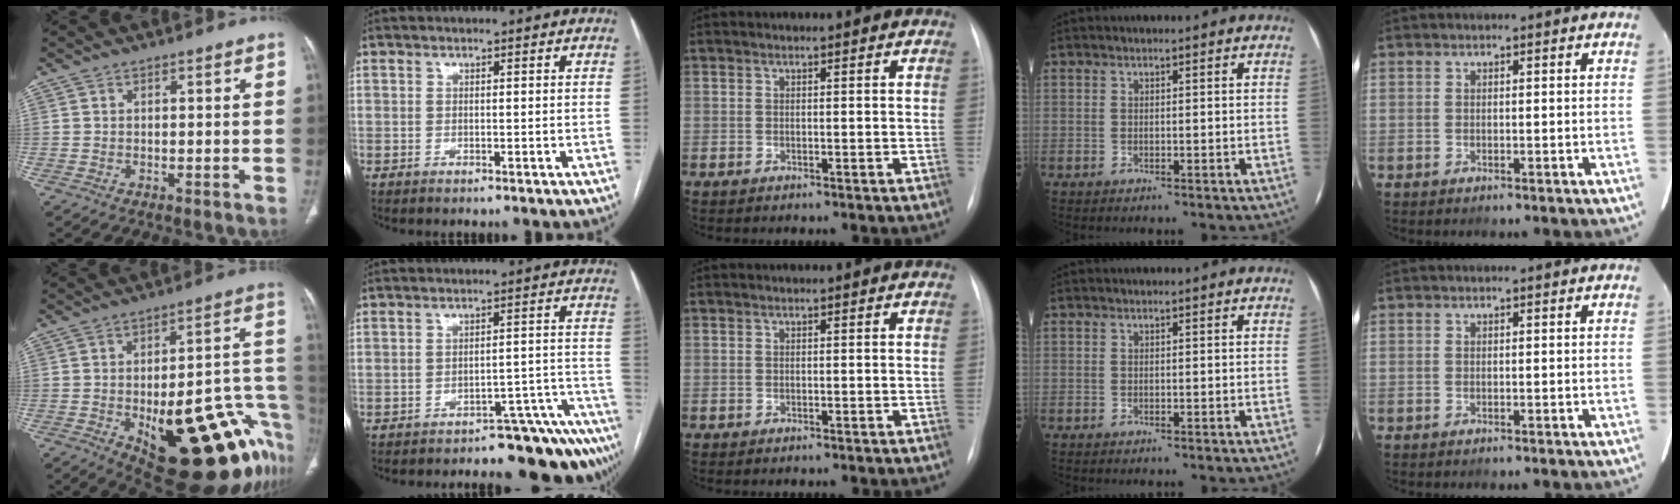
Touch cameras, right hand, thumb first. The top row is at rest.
{"thumb": {"total": 30.5, "force": [-11.9, 11.2, 25.7], "torque": [-0.241, 0.057, -0.141]}, "index": {"total": 13.2, "force": [-12.3, 2.1, 4.4], "torque": [0.008, 0.048, -0.148]}}